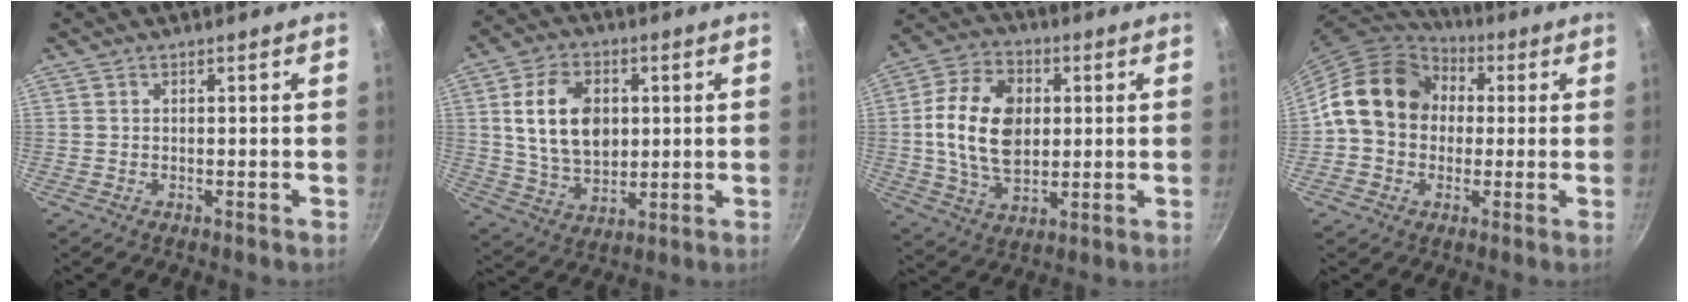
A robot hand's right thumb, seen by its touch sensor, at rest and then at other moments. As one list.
[{"total": 14.3, "force": [2.5, 9.9, 10.0], "torque": [-0.153, -0.008, 0.050]}, {"total": 16.0, "force": [1.6, 10.8, 11.7], "torque": [-0.193, 0.001, 0.024]}, {"total": 15.9, "force": [1.7, 13.1, 9.0], "torque": [-0.122, 0.031, 0.013]}]